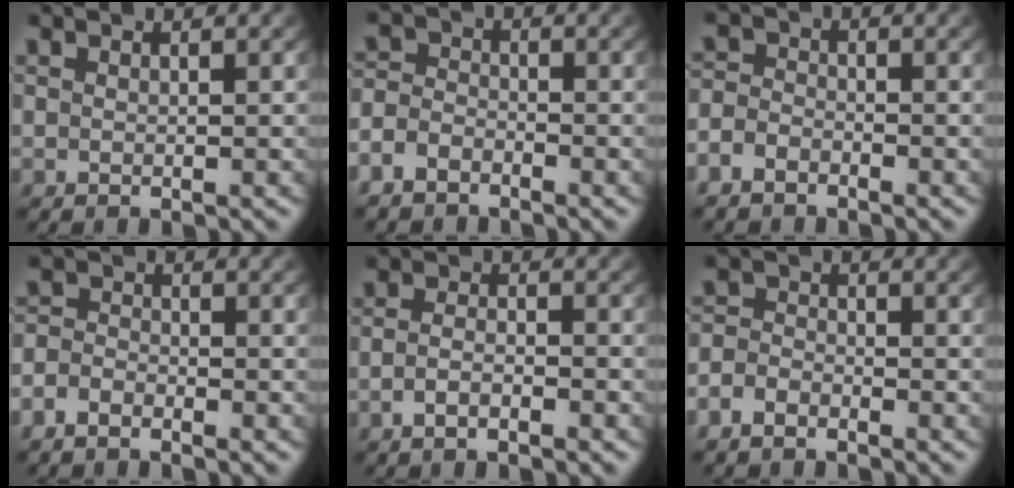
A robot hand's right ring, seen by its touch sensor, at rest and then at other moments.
{"total": 3.6, "force": [-2.4, 2.6, 0.8], "torque": [-0.026, -0.022, -0.040]}
{"total": 2.9, "force": [-1.9, 2.1, 0.6], "torque": [-0.024, -0.020, -0.032]}
{"total": 2.3, "force": [-1.8, 1.4, 0.4], "torque": [-0.017, -0.015, -0.033]}
{"total": 2.2, "force": [-1.7, 0.5, 1.2], "torque": [-0.025, -0.009, -0.028]}
{"total": 2.7, "force": [-1.9, 1.8, 0.5], "torque": [-0.019, -0.016, -0.035]}